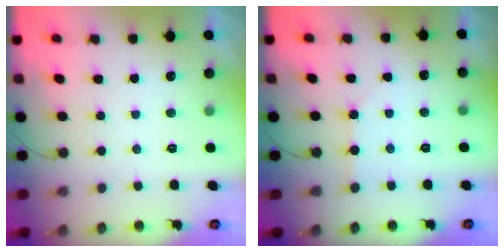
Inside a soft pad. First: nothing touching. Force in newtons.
{"total": 2.7, "press": 2.7, "slide": 0.3}